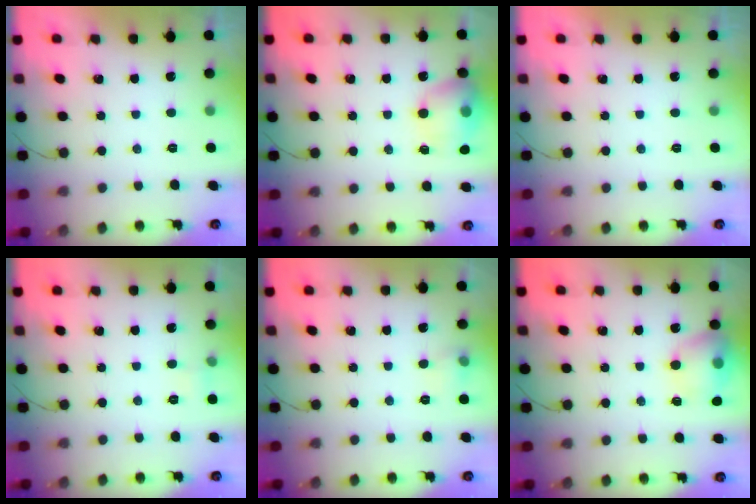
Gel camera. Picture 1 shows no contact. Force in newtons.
{"total": 14.0, "press": 13.9, "slide": 1.8}
{"total": 0.0}
{"total": 3.0, "press": 2.8, "slide": 1.0}
{"total": 5.2, "press": 5.1, "slide": 1.1}
{"total": 13.1, "press": 13.0, "slide": 1.7}